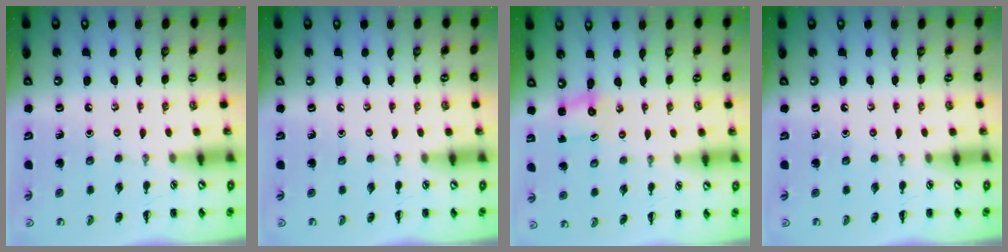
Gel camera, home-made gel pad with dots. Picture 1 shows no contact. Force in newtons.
{"total": 0.0}
{"total": 1.3, "press": 1.2, "slide": 0.3}
{"total": 0.0}